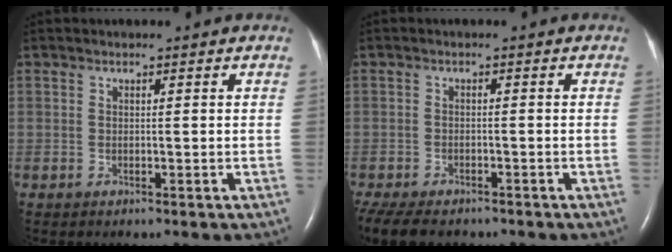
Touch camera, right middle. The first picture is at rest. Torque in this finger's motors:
{"motor_torque": [0.54, -0.54, 0.05, 0.02]}